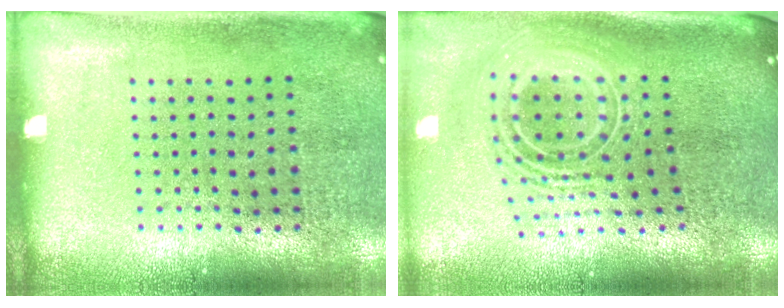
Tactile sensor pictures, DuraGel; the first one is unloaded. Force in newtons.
{"total": 2.7, "press": 1.8, "slide": 2.0}